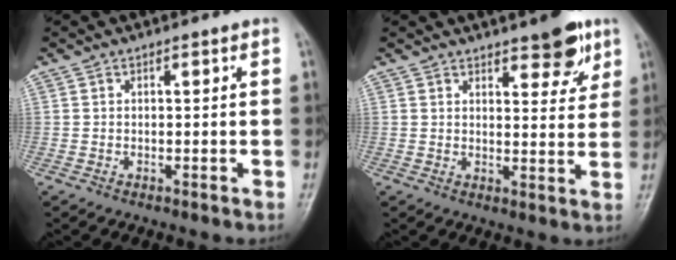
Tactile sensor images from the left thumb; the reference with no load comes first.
{"total": 7.5, "force": [4.8, 2.9, 5.0], "torque": [-0.040, -0.027, 0.061]}